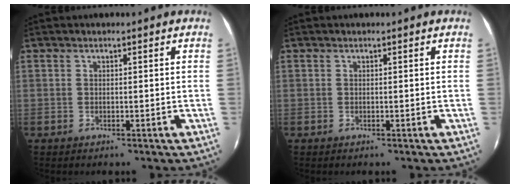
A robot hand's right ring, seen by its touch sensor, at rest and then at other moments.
{"total": 0.0}